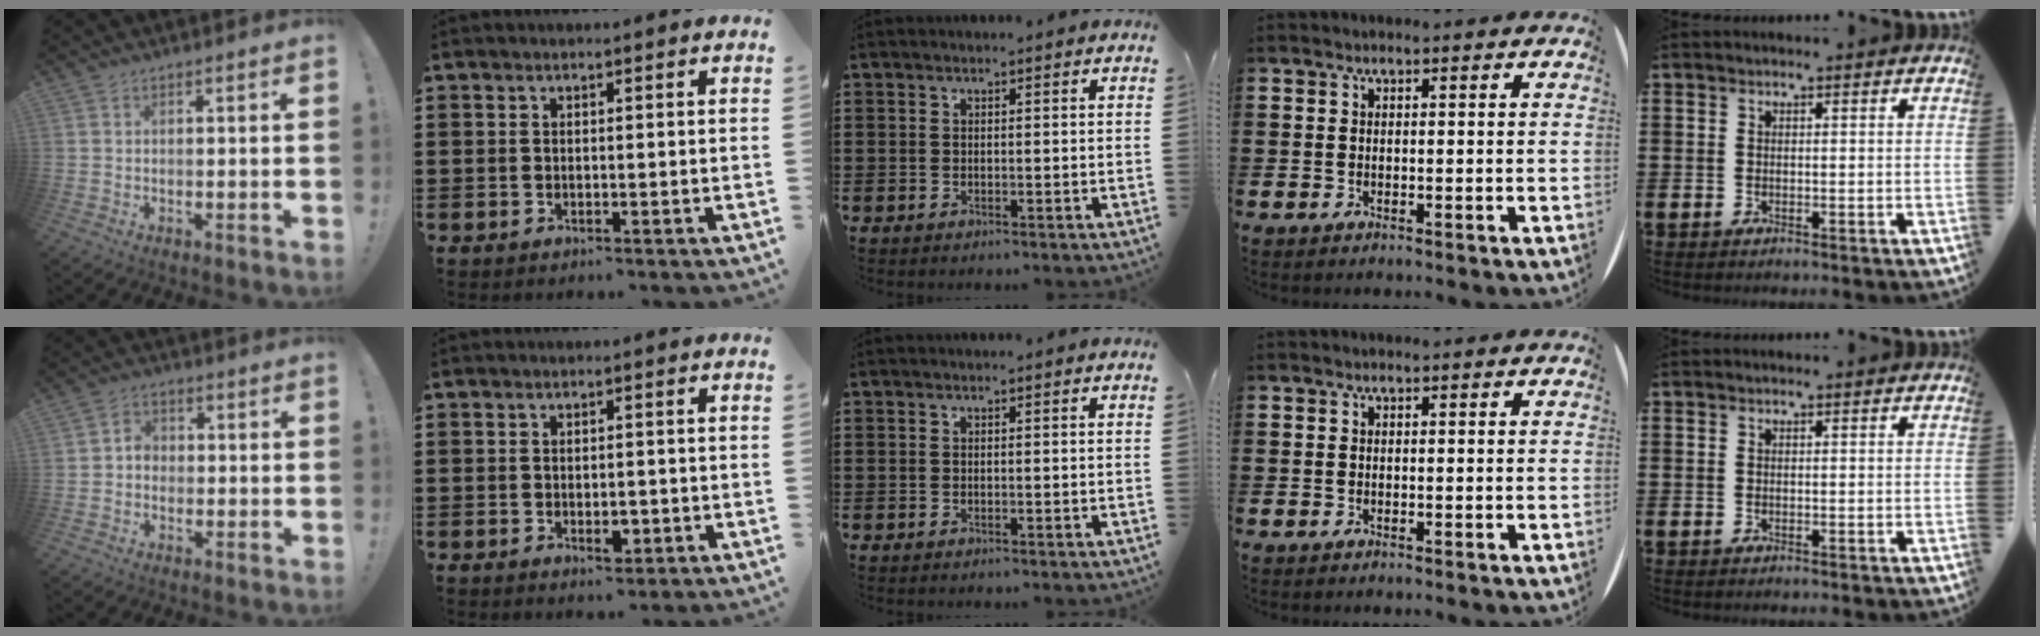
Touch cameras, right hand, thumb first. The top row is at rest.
{"thumb": {"total": 3.3, "force": [-1.1, 2.7, 1.5], "torque": [-0.024, 0.007, -0.021]}, "index": {"total": 2.8, "force": [-0.8, 1.5, 2.2], "torque": [-0.032, -0.001, -0.015]}}